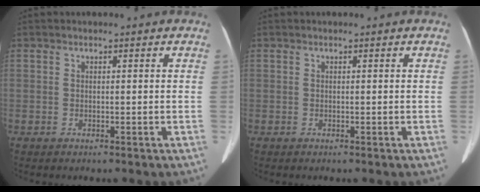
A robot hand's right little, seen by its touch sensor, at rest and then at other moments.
{"total": 0.0}